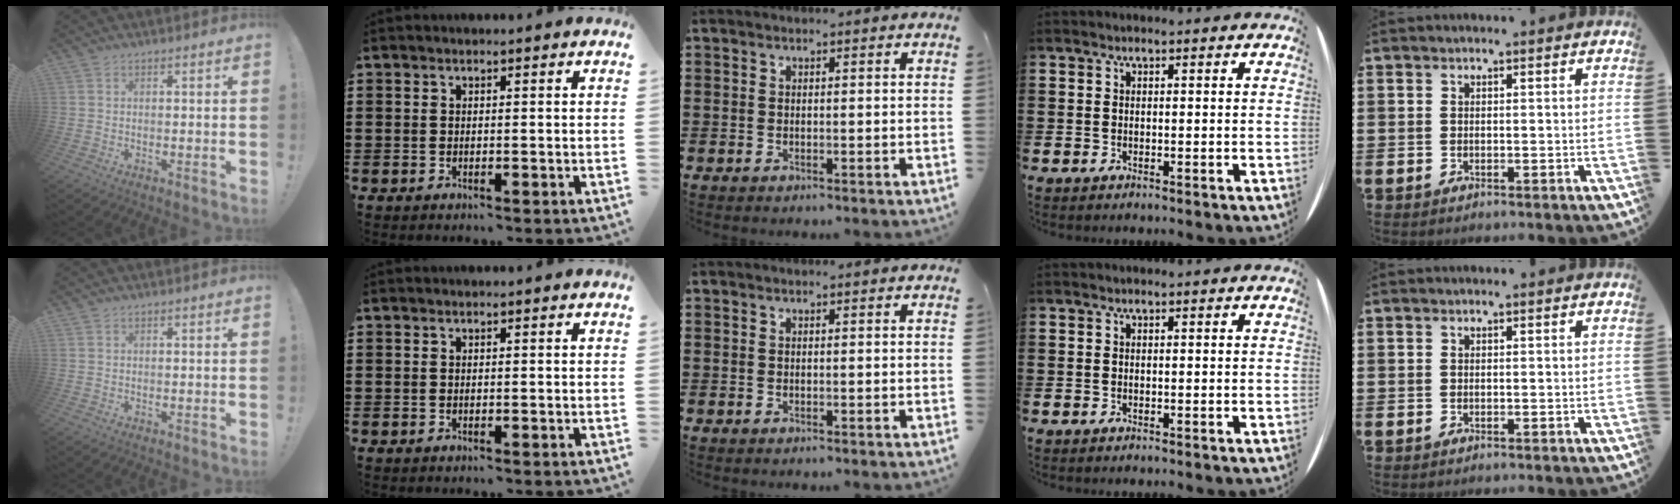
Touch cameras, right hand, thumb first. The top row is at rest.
{}